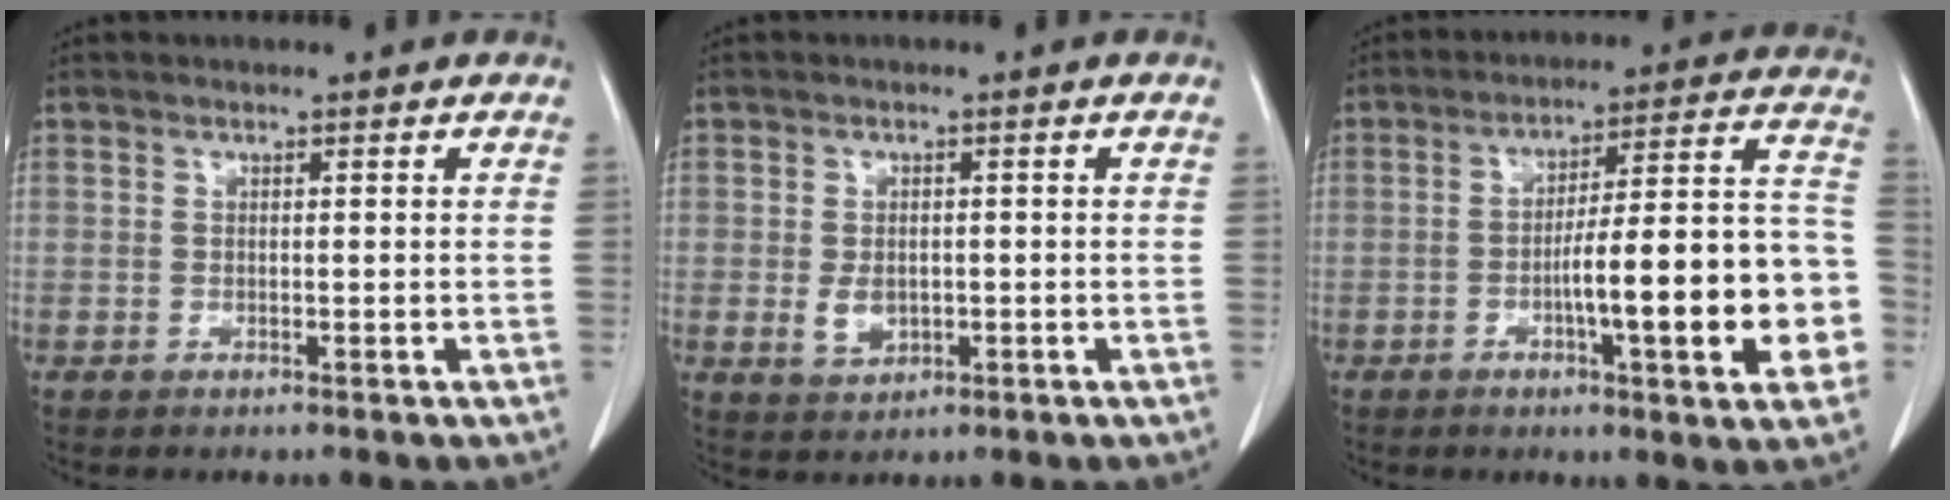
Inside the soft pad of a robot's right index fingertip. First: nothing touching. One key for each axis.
{"total": 3.2, "fx": -0.5, "fy": 2.2, "fz": 2.2, "tx": -0.039, "ty": -0.001, "tz": 0.000}
{"total": 17.8, "fx": -4.5, "fy": 2.4, "fz": 17.0, "tx": -0.196, "ty": 0.029, "tz": -0.058}